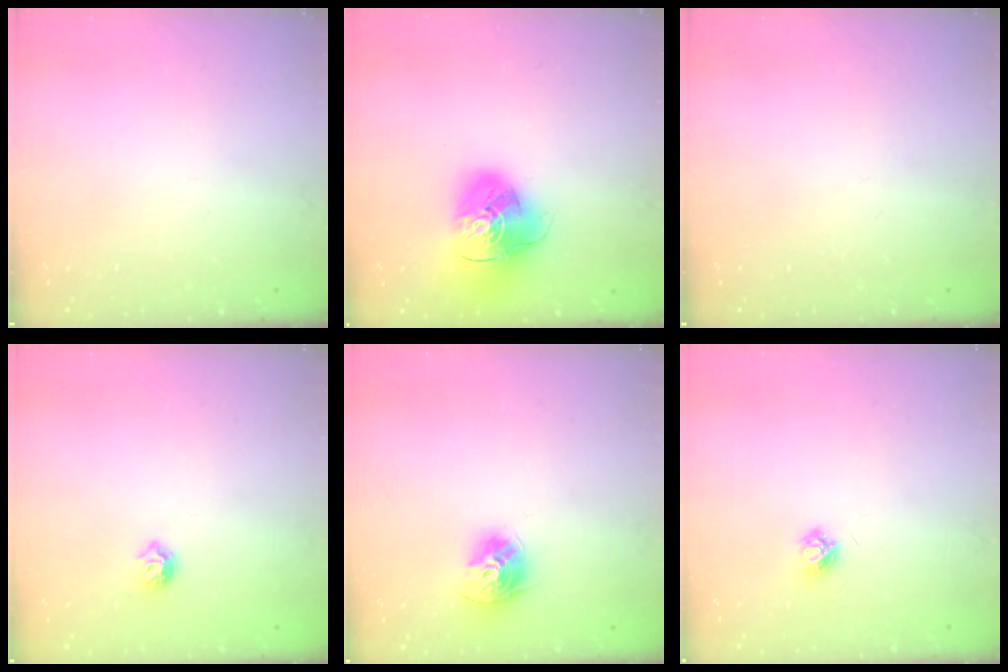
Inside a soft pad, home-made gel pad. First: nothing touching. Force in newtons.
{"total": 14.9, "press": 14.8, "slide": 1.9}
{"total": 0.0}
{"total": 6.0, "press": 5.9, "slide": 1.0}
{"total": 10.6, "press": 10.6, "slide": 1.0}
{"total": 3.6, "press": 3.5, "slide": 0.4}